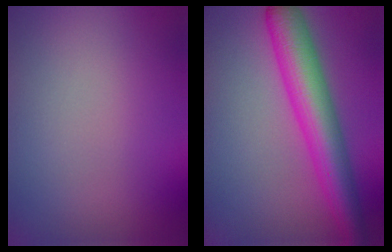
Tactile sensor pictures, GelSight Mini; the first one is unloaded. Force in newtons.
{"total": 7.2, "press": 7.2, "slide": 0.2}